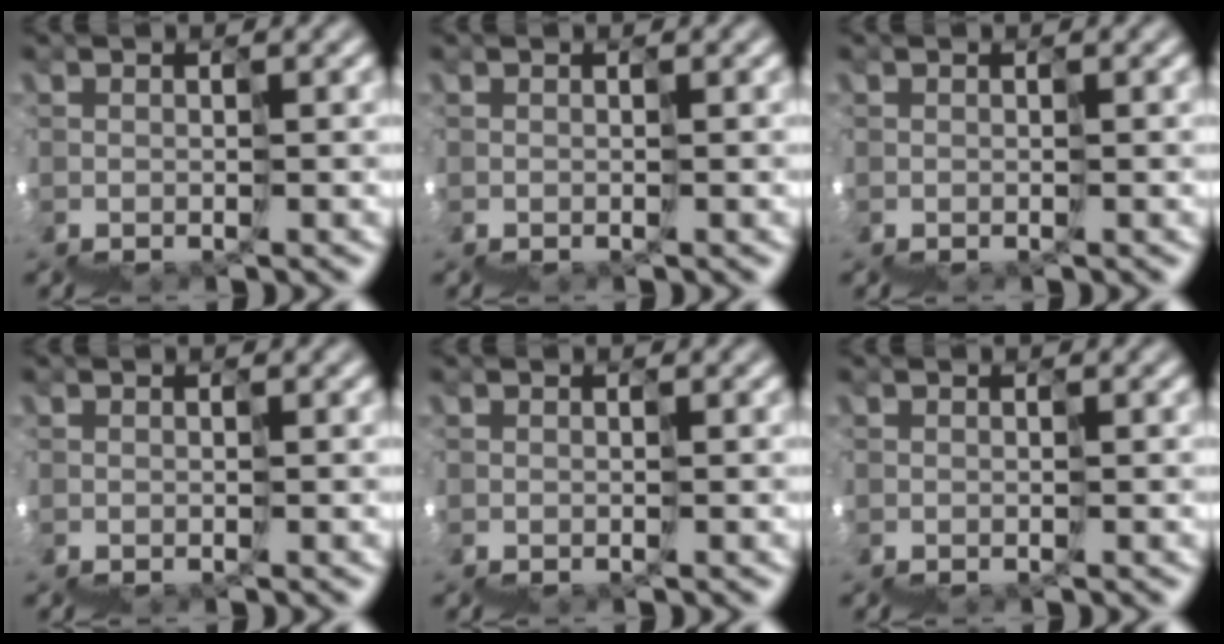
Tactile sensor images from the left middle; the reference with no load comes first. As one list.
[{"total": 0.0}, {"total": 0.0}, {"total": 0.0}, {"total": 0.0}, {"total": 0.0}]